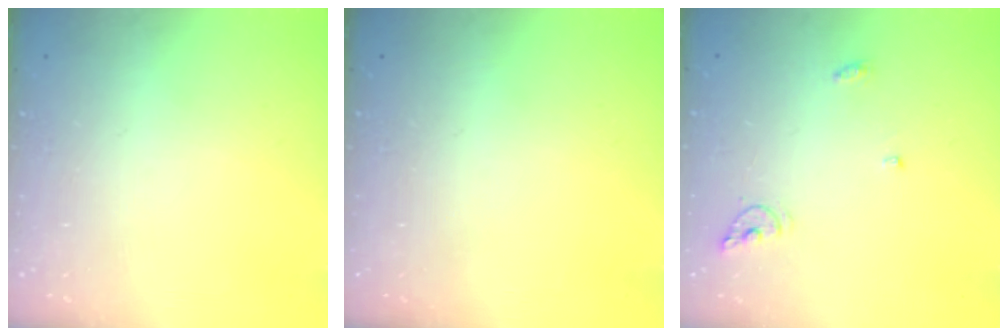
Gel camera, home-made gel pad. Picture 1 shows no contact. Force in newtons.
{"total": 0.0}
{"total": 5.8, "press": 5.8, "slide": 0.4}